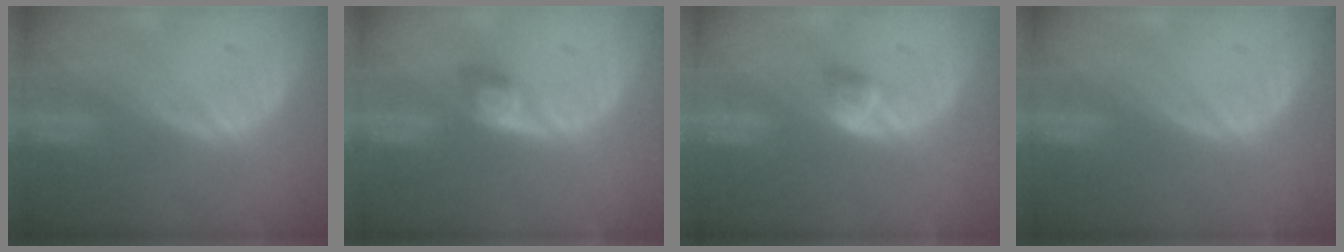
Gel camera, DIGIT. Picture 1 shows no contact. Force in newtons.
{"total": 2.6, "press": 2.6, "slide": 0.1}
{"total": 2.7, "press": 2.4, "slide": 1.1}
{"total": 0.0}